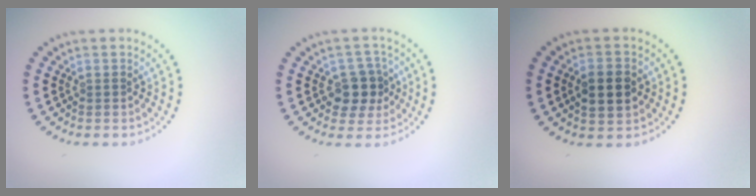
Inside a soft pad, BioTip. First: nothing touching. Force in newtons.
{"total": 3.5, "press": 3.3, "slide": 1.3}
{"total": 3.8, "press": 3.8, "slide": 0.1}